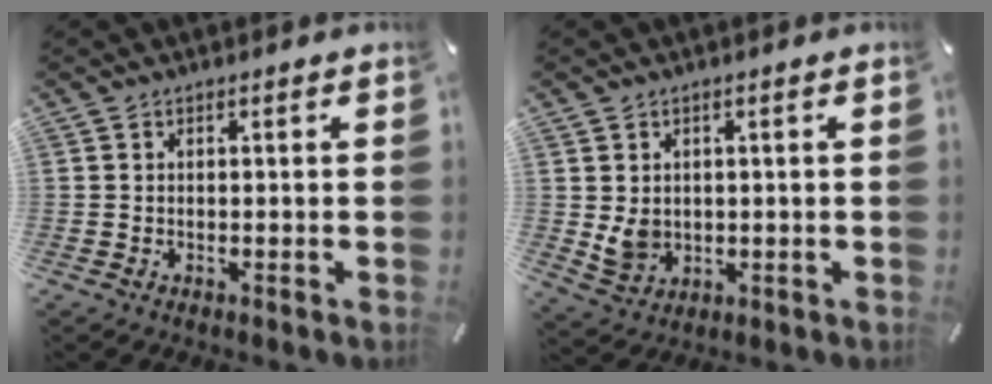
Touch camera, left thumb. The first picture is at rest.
{"total": 5.3, "force": [0.9, 4.7, 2.2], "torque": [-0.050, -0.005, 0.015]}